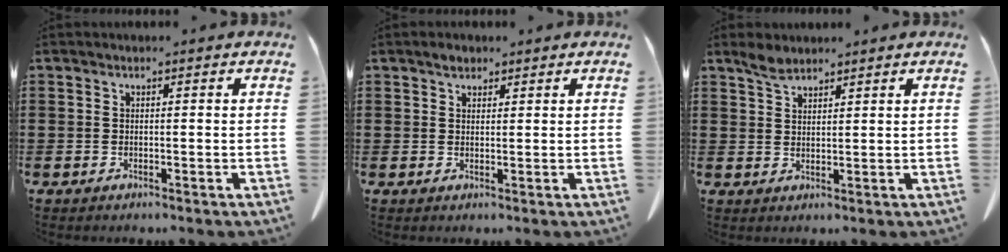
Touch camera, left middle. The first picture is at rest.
{"total": 1.5, "force": [1.2, 0.8, 0.5], "torque": [-0.005, 0.000, 0.021]}
{"total": 2.7, "force": [2.2, 0.9, 1.2], "torque": [-0.029, 0.002, 0.042]}